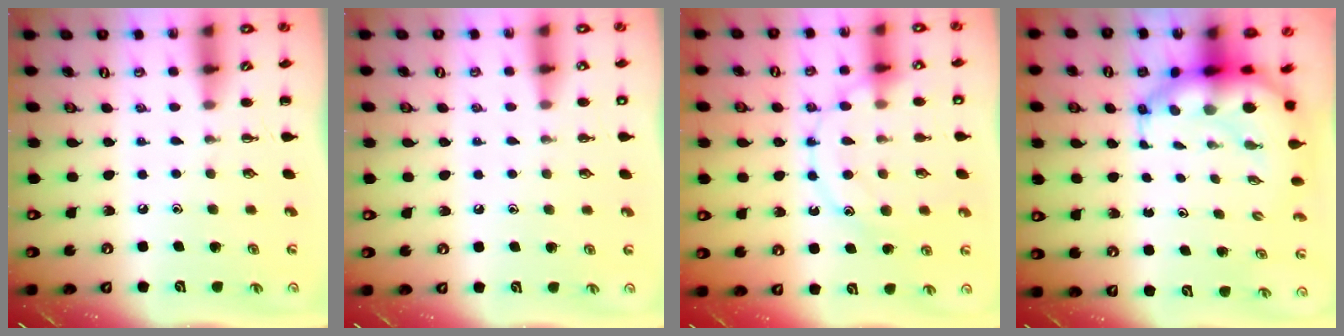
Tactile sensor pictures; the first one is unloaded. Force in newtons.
{"total": 1.4, "press": 1.4, "slide": 0.1}
{"total": 14.2, "press": 14.2, "slide": 0.9}
{"total": 8.0, "press": 7.7, "slide": 2.3}